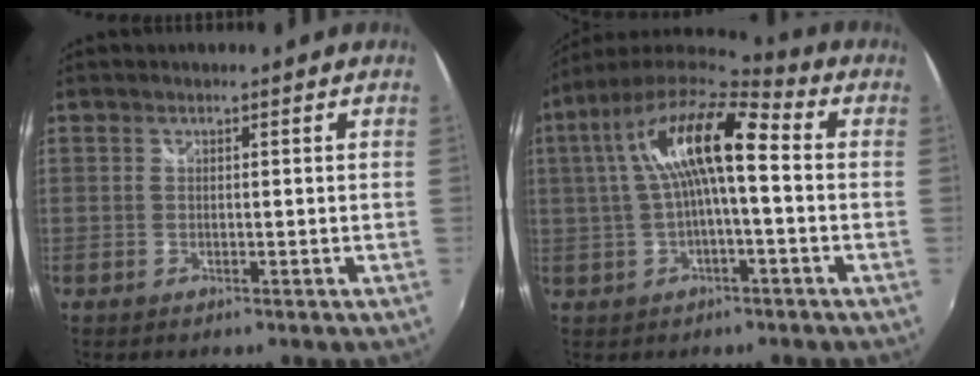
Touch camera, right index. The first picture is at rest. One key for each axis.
{"total": 15.1, "fx": 1.9, "fy": 4.2, "fz": 14.4, "tx": -0.265, "ty": 0.025, "tz": 0.026}